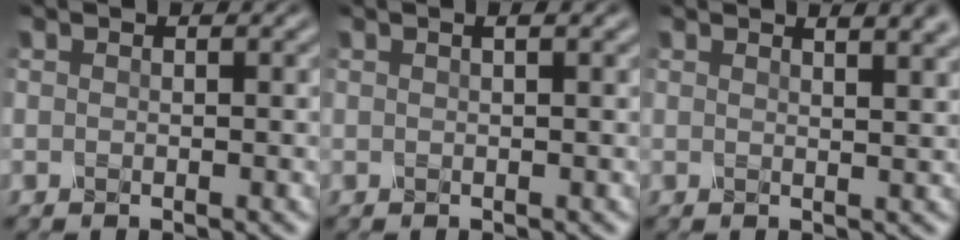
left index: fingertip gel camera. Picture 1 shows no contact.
{"total": 0.9, "force": [0.4, 0.2, 0.8], "torque": [-0.015, -0.001, -0.001]}
{"total": 4.0, "force": [2.7, 1.5, 2.5], "torque": [-0.009, 0.023, 0.013]}